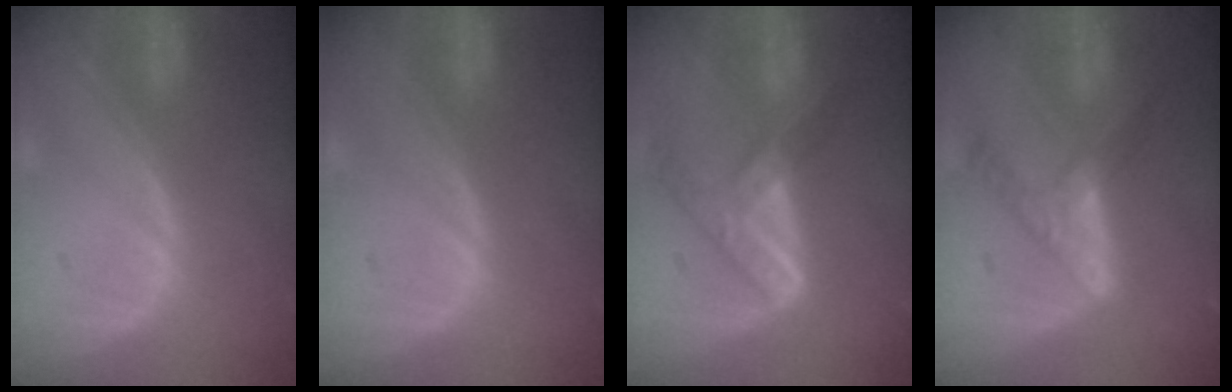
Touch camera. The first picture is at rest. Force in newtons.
{"total": 0.0}
{"total": 7.2, "press": 6.1, "slide": 3.8}
{"total": 6.0, "press": 5.6, "slide": 2.4}